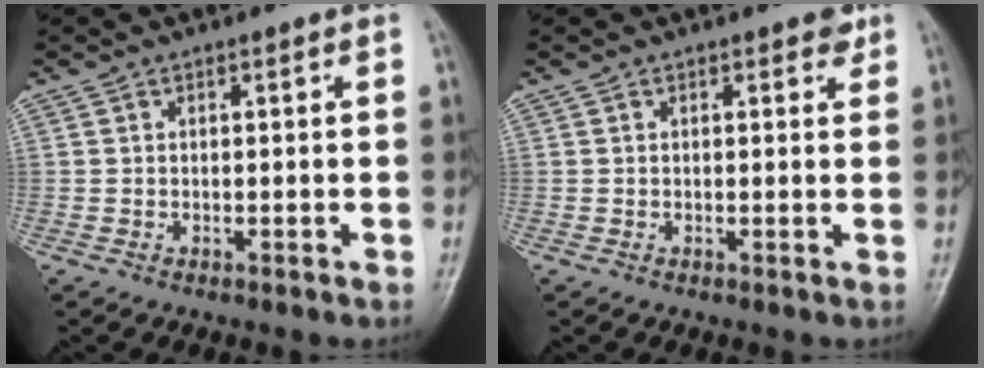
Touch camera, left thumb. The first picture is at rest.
{"total": 1.6, "force": [1.0, 0.9, 0.8], "torque": [0.003, -0.003, 0.007]}